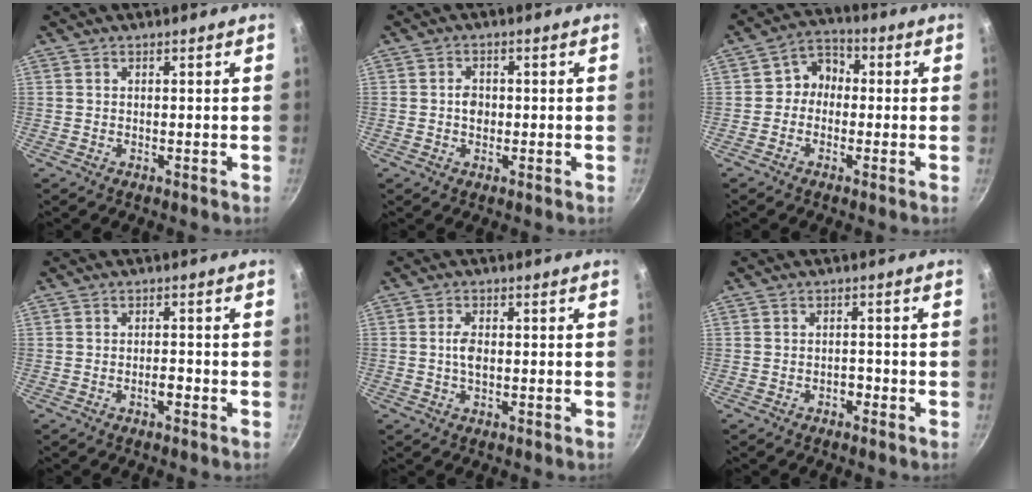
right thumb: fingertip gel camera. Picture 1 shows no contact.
{"total": 2.8, "force": [-0.1, 2.2, 1.7], "torque": [-0.014, 0.006, -0.003]}
{"total": 5.8, "force": [-0.5, 5.1, 2.9], "torque": [-0.012, 0.020, -0.025]}
{"total": 2.1, "force": [-1.0, 0.9, 1.6], "torque": [-0.018, 0.013, -0.017]}
{"total": 3.1, "force": [-0.1, 1.7, 2.6], "torque": [-0.046, 0.007, -0.004]}
{"total": 1.7, "force": [-1.0, 1.1, 0.9], "torque": [-0.004, 0.016, -0.011]}